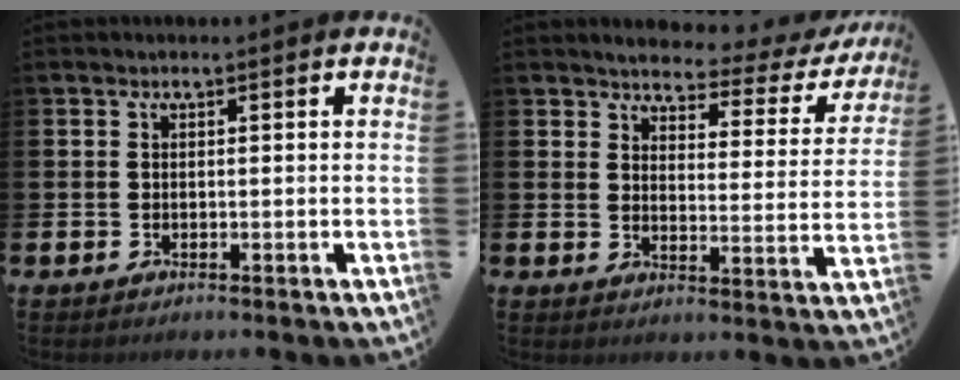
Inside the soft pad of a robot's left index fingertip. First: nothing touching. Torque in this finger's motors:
{"motor_torque": [1.11, -1.03, 0.30, 0.05]}